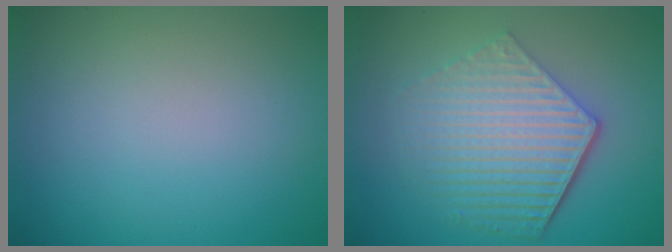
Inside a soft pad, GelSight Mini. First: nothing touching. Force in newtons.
{"total": 6.3, "press": 4.5, "slide": 4.4}